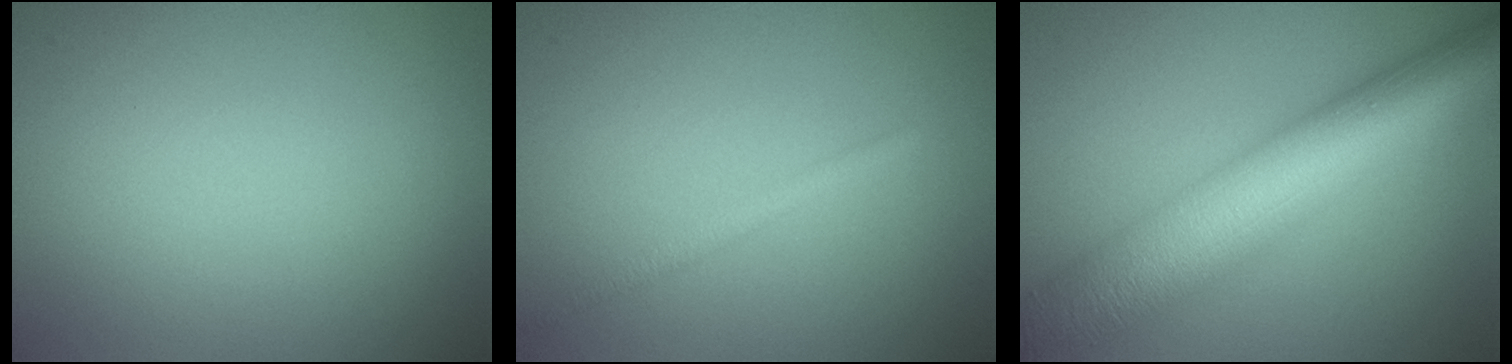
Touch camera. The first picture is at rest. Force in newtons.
{"total": 1.4, "press": 1.4, "slide": 0.1}
{"total": 12.5, "press": 12.5, "slide": 0.4}